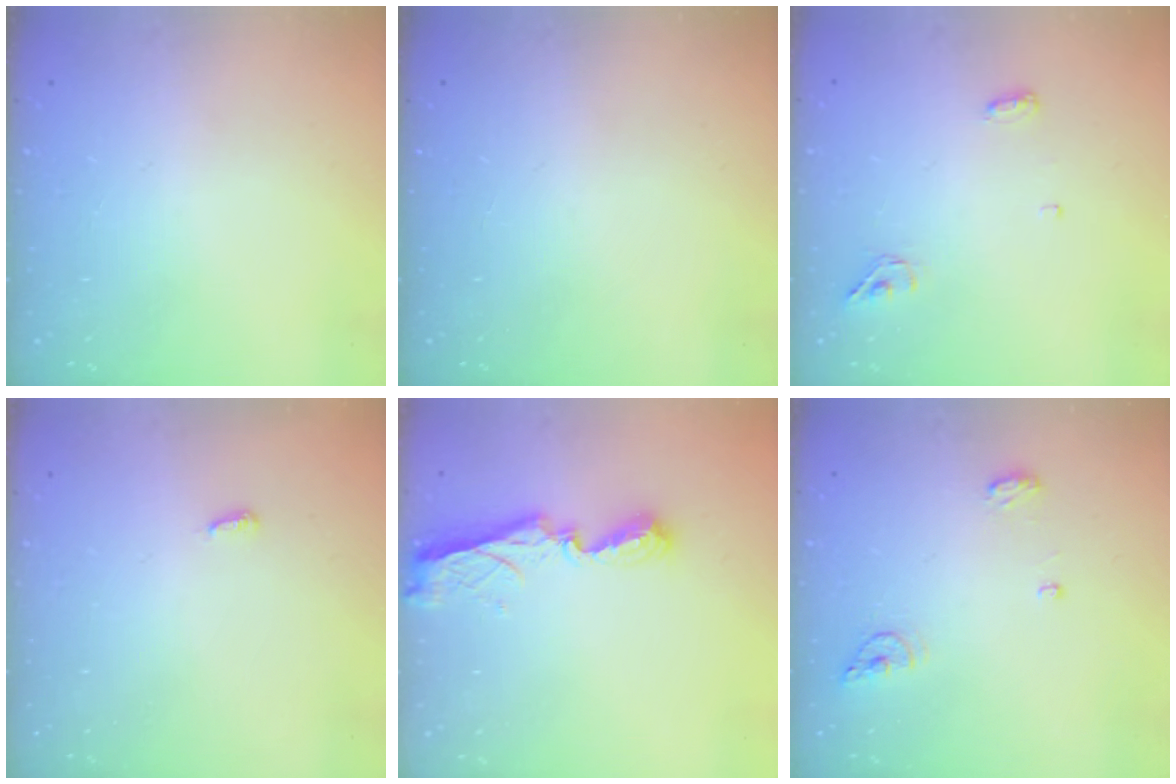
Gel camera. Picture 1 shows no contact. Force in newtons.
{"total": 0.0}
{"total": 4.4, "press": 4.3, "slide": 0.9}
{"total": 2.9, "press": 2.9, "slide": 0.3}
{"total": 8.5, "press": 8.5, "slide": 0.8}
{"total": 10.0, "press": 7.3, "slide": 6.9}